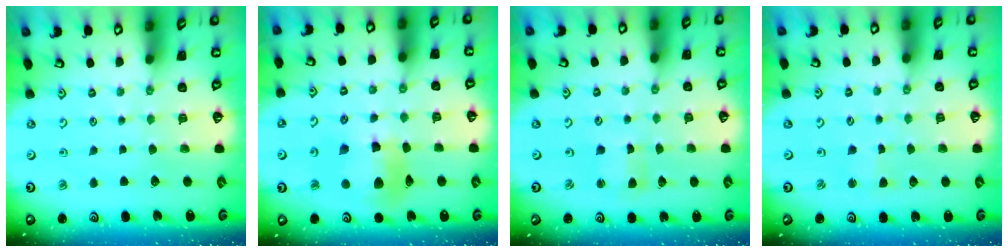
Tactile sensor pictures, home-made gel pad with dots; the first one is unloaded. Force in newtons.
{"total": 12.5, "press": 12.4, "slide": 1.7}
{"total": 1.6, "press": 1.6, "slide": 0.3}
{"total": 1.8, "press": 1.8, "slide": 0.2}